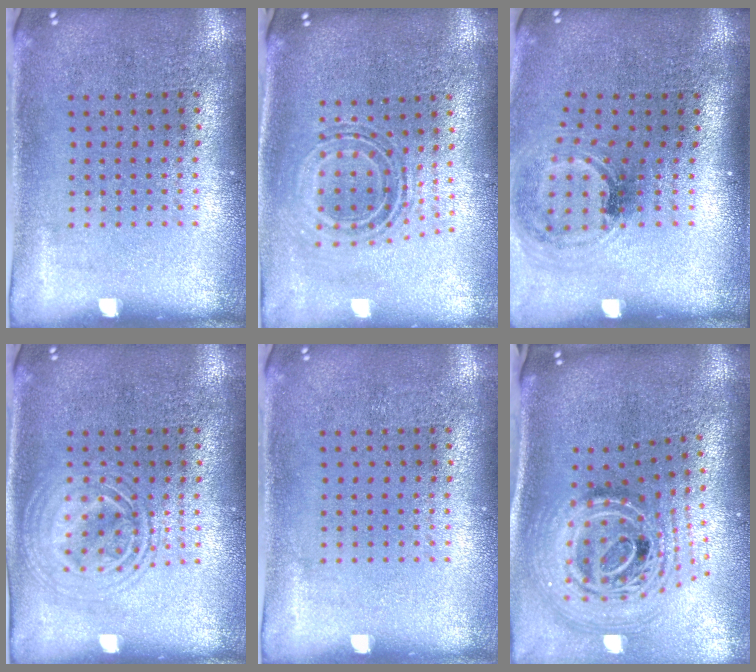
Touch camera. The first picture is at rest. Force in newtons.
{"total": 0.7, "press": 0.7, "slide": 0.2}
{"total": 1.2, "press": 1.0, "slide": 0.6}
{"total": 2.8, "press": 2.7, "slide": 0.4}
{"total": 0.0}
{"total": 2.9, "press": 2.0, "slide": 2.2}